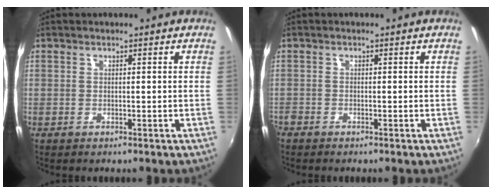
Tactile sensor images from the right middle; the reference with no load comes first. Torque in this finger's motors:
{"motor_torque": [0.30, -0.29, 0.46, 0.07]}